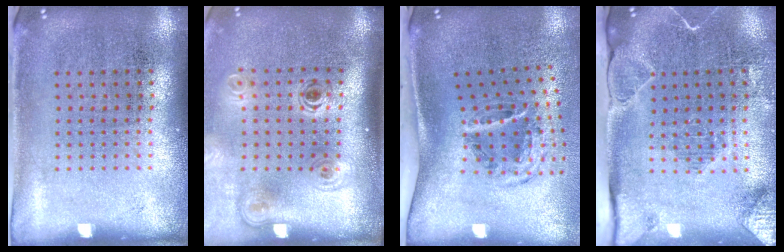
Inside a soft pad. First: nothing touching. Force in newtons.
{"total": 2.1, "press": 1.4, "slide": 1.5}
{"total": 2.1, "press": 1.2, "slide": 1.7}
{"total": 2.1, "press": 2.1, "slide": 0.5}